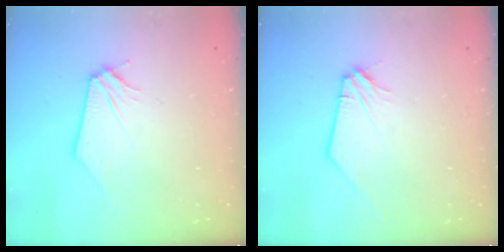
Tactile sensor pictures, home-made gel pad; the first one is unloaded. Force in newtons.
{"total": 1.2, "press": 1.2, "slide": 0.1}